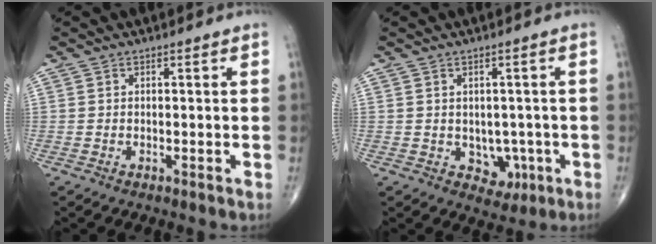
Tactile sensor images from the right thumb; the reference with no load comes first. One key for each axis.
{"total": 4.8, "fx": -0.9, "fy": 3.9, "fz": 2.7, "tx": -0.005, "ty": 0.002, "tz": -0.004}